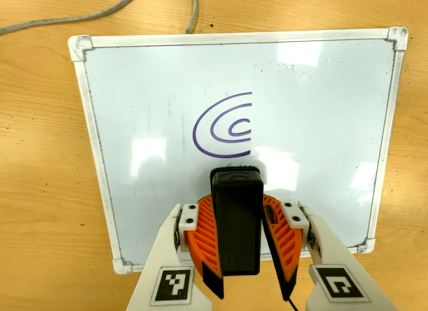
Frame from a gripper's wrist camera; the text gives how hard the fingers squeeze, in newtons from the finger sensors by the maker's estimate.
{"total": 9.2, "left": 8.5, "right": 10.0}